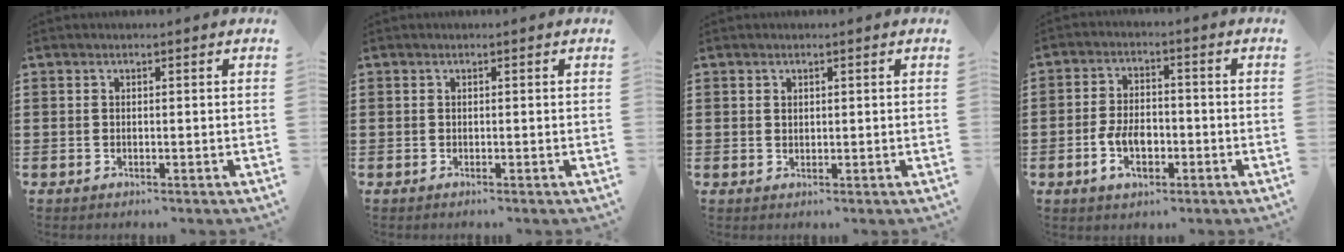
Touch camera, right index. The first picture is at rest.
{"total": 0.0}
{"total": 0.8, "force": [0.4, 0.6, 0.3], "torque": [-0.007, 0.003, 0.009]}
{"total": 5.9, "force": [-1.9, 3.6, 4.3], "torque": [-0.089, -0.001, -0.039]}